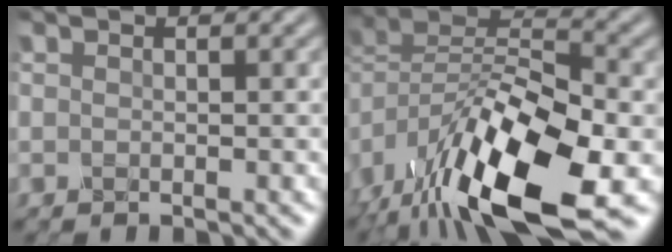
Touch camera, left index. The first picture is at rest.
{"total": 15.0, "force": [-8.2, 6.2, 11.0], "torque": [-0.201, -0.015, -0.141]}